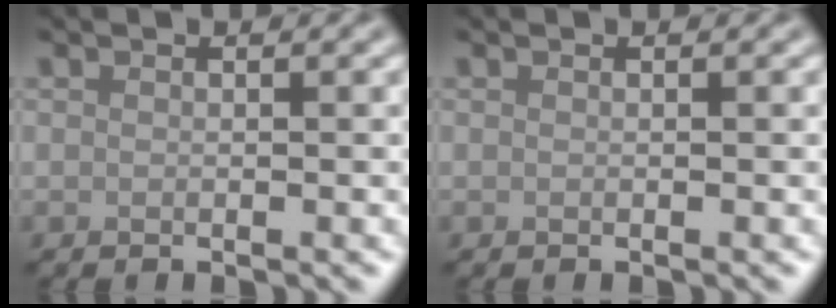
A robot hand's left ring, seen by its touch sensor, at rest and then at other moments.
{"total": 0.0}